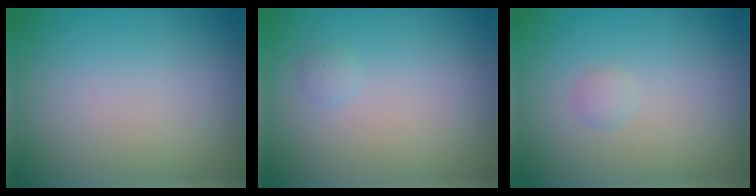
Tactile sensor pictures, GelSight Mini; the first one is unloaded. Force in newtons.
{"total": 0.6, "press": 0.6, "slide": 0.0}
{"total": 0.6, "press": 0.6, "slide": 0.0}